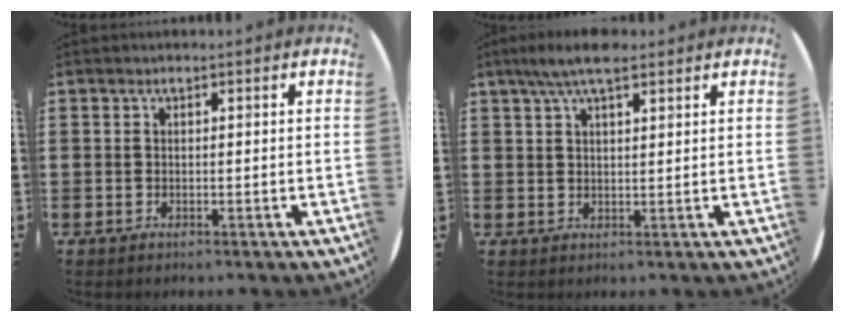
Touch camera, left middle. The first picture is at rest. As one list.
[{"total": 5.1, "force": [3.7, 1.5, 3.2], "torque": [-0.062, 0.003, 0.064]}]